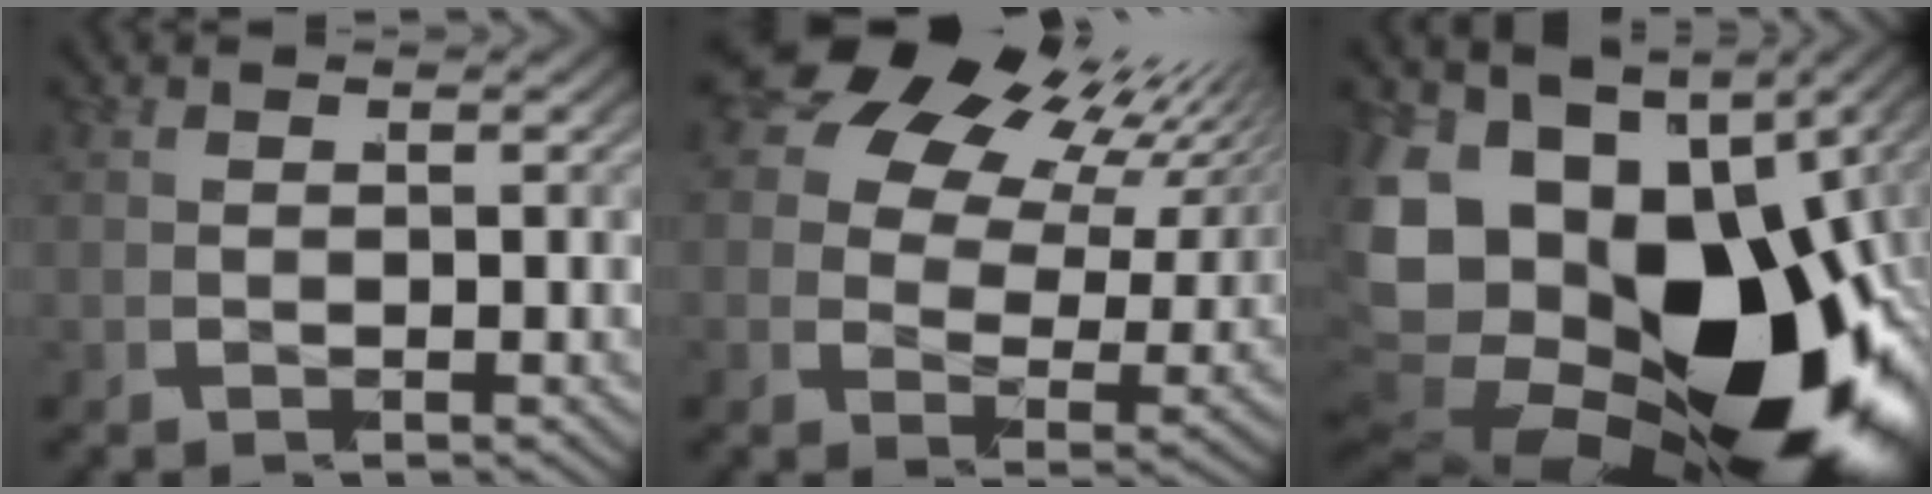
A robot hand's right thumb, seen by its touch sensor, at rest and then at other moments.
{"total": 11.9, "force": [5.2, 7.6, 7.5], "torque": [-0.132, 0.019, 0.065]}
{"total": 27.5, "force": [-5.2, 18.0, 20.0], "torque": [-0.400, -0.081, -0.045]}